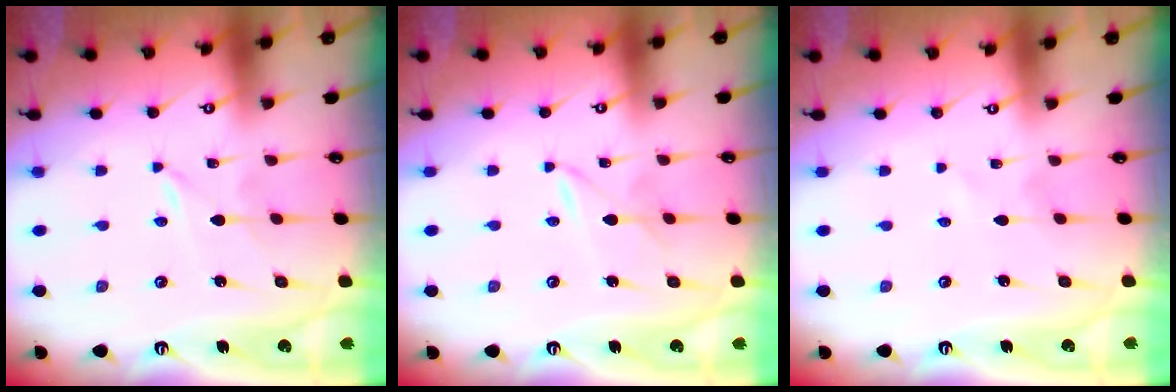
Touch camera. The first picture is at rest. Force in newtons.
{"total": 1.7, "press": 1.7, "slide": 0.0}
{"total": 0.0}